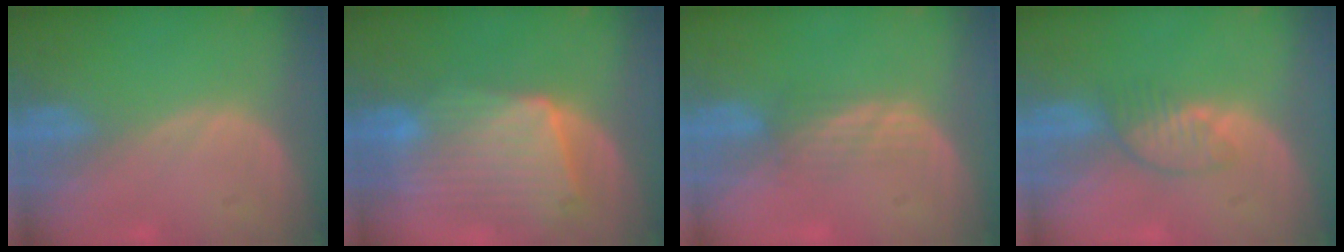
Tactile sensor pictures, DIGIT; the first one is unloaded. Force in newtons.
{"total": 10.4, "press": 9.1, "slide": 5.0}
{"total": 2.9, "press": 2.6, "slide": 1.3}
{"total": 3.8, "press": 3.3, "slide": 1.8}